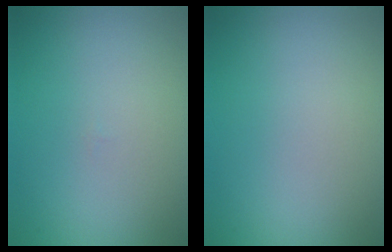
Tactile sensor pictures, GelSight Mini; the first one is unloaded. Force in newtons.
{"total": 0.0}